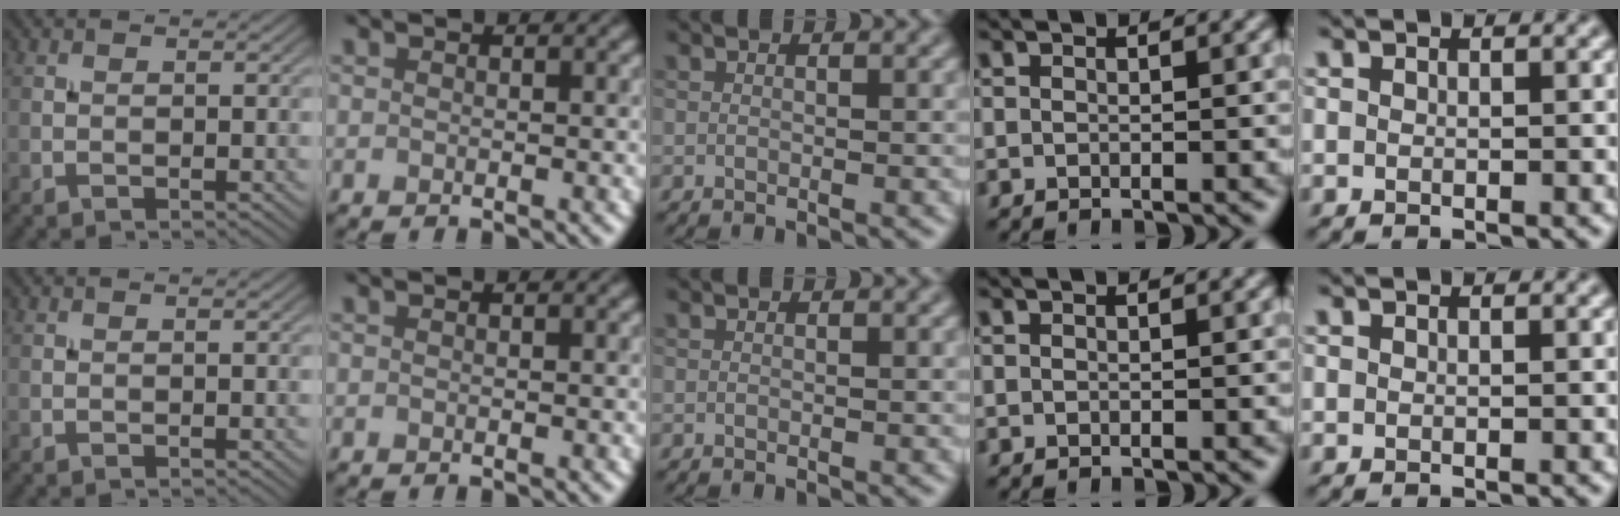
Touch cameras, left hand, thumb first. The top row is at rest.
{}